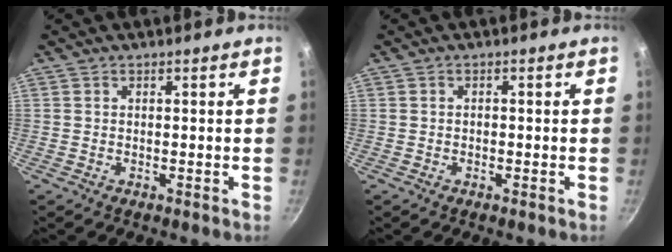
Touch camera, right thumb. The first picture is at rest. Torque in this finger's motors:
{"motor_torque": [-0.08, -0.17, -0.29, -0.15, 0.00]}